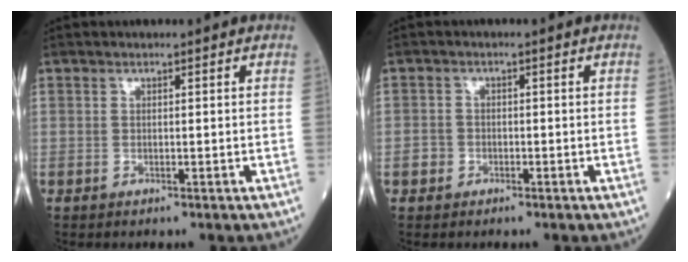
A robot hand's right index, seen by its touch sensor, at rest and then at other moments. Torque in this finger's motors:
{"motor_torque": [-0.04, -0.04, 0.18, 0.00]}